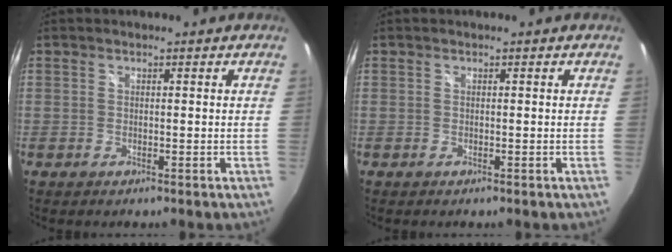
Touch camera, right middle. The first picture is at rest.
{"total": 0.0}